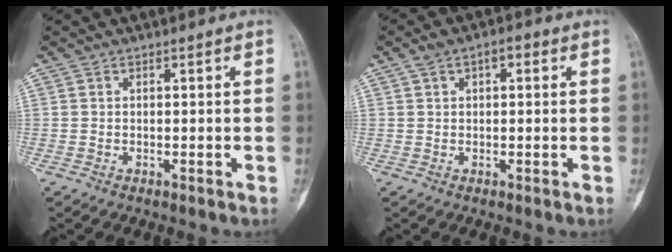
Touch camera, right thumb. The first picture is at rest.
{"total": 4.0, "force": [1.4, 2.1, 3.1], "torque": [-0.046, 0.016, 0.022]}